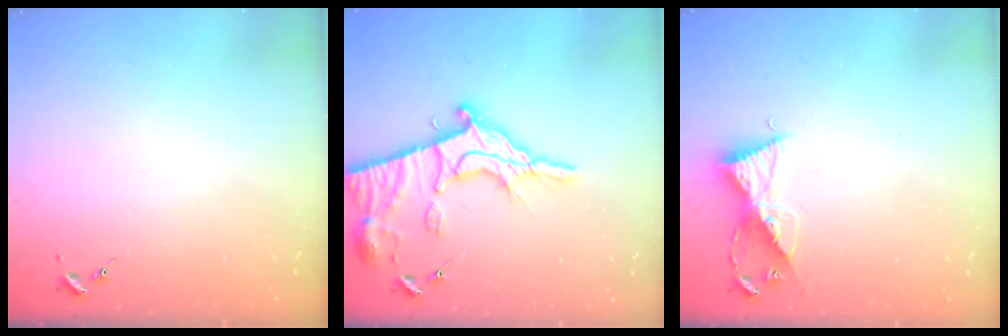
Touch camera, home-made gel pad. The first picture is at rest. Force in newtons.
{"total": 19.8, "press": 19.8, "slide": 1.8}
{"total": 8.8, "press": 8.7, "slide": 0.5}